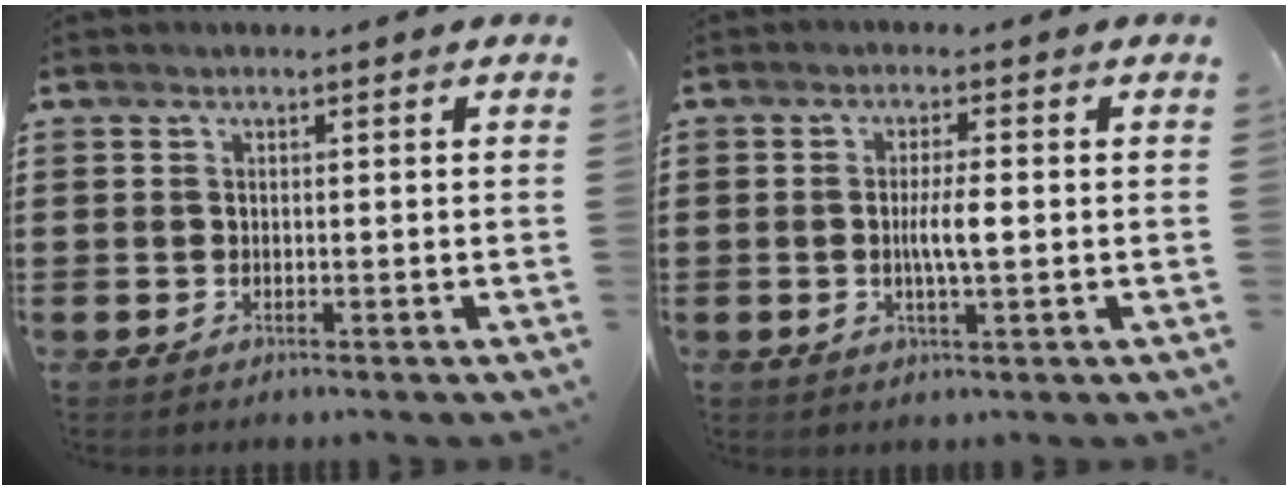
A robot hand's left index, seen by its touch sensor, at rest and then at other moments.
{"total": 3.9, "force": [-0.2, 0.6, 3.8], "torque": [-0.076, -0.003, -0.007]}